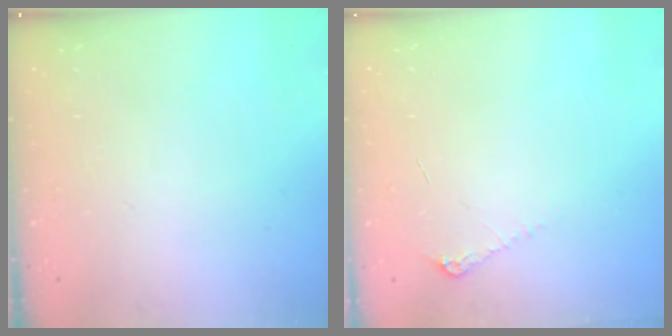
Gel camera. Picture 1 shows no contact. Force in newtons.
{"total": 4.9, "press": 4.9, "slide": 0.7}